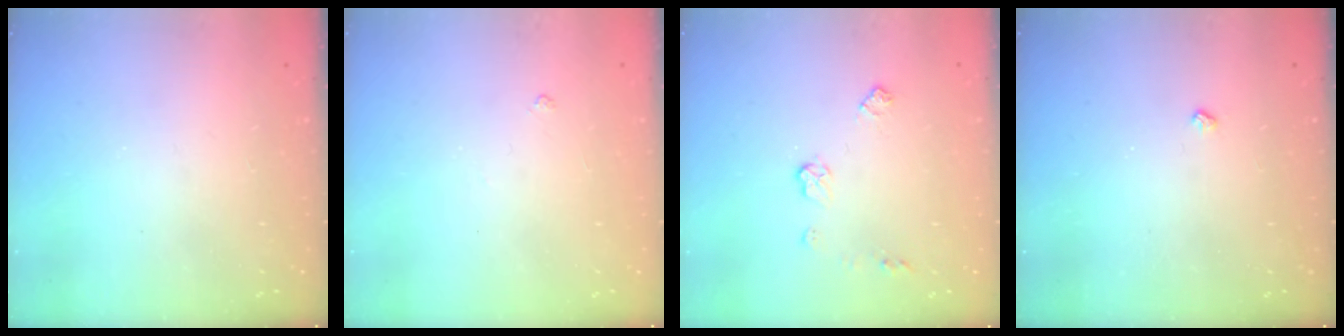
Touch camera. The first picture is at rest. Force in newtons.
{"total": 2.9, "press": 2.8, "slide": 0.6}
{"total": 6.0, "press": 6.0, "slide": 0.5}
{"total": 2.5, "press": 2.4, "slide": 0.5}